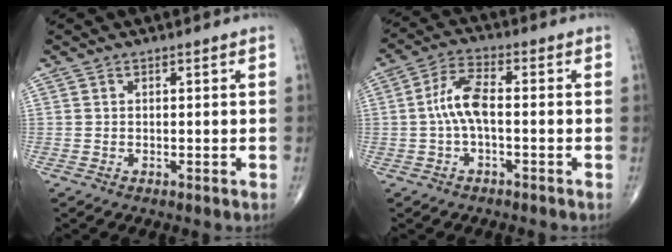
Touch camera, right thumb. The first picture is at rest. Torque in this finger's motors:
{"motor_torque": [0.65, 1.94, 0.56, -0.67, 0.09]}